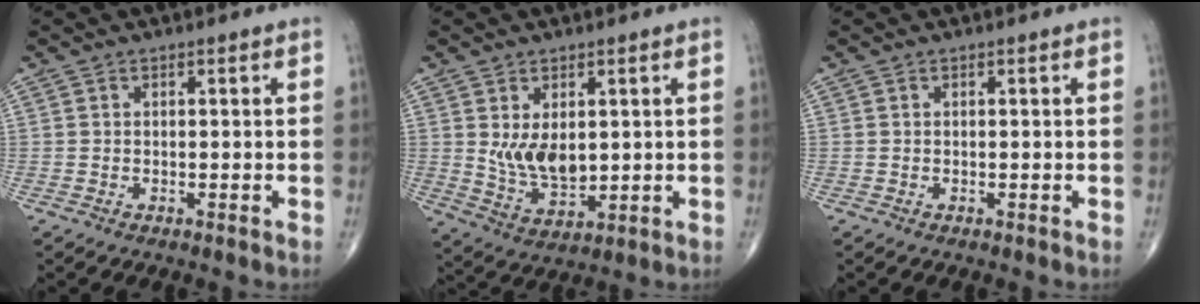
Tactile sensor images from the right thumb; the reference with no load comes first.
{"total": 8.0, "force": [1.3, 4.7, 6.3], "torque": [-0.097, -0.020, 0.039]}
{"total": 0.0}